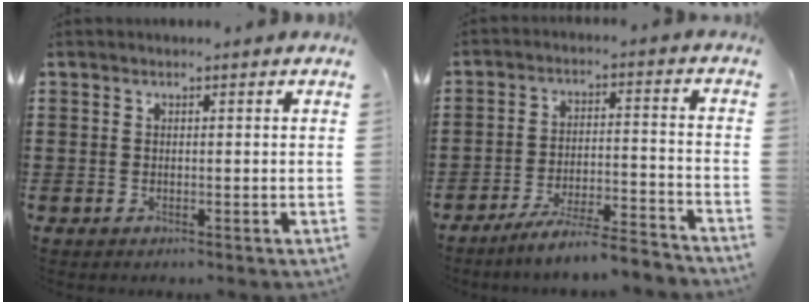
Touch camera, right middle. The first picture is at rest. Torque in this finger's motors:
{"motor_torque": [2.14, 0.00, 0.27, 0.11]}